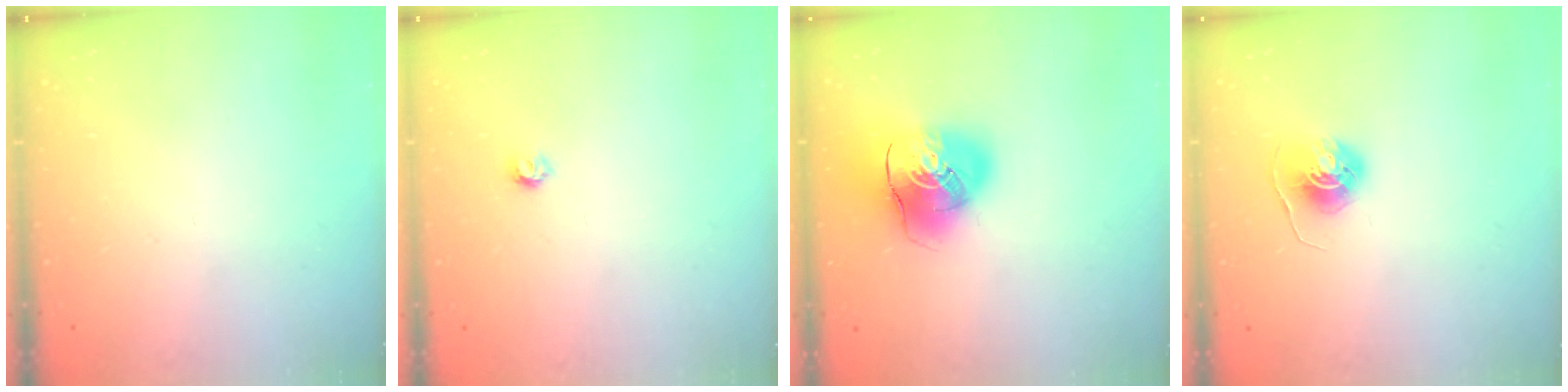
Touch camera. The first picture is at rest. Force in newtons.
{"total": 3.2, "press": 3.2, "slide": 0.3}
{"total": 14.8, "press": 14.5, "slide": 2.6}
{"total": 6.1, "press": 6.1, "slide": 0.5}